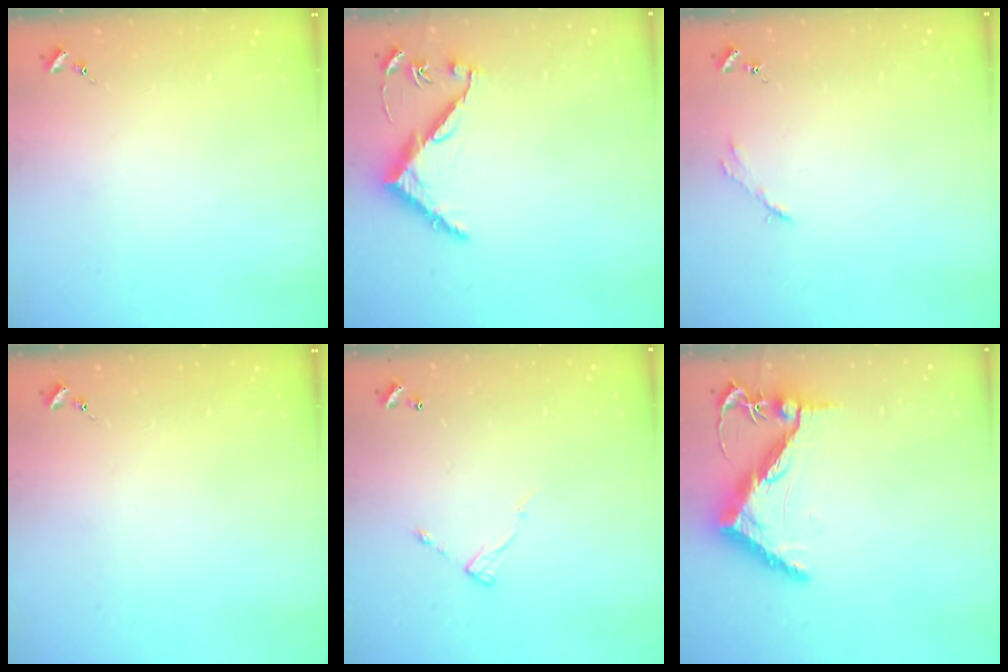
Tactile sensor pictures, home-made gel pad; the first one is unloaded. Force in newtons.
{"total": 7.5, "press": 7.5, "slide": 0.5}
{"total": 2.8, "press": 2.8, "slide": 0.4}
{"total": 0.0}
{"total": 6.4, "press": 6.4, "slide": 0.2}
{"total": 10.7, "press": 10.6, "slide": 1.3}